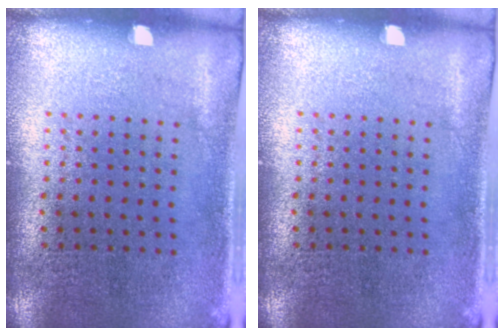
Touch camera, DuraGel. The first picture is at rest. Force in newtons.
{"total": 0.0}